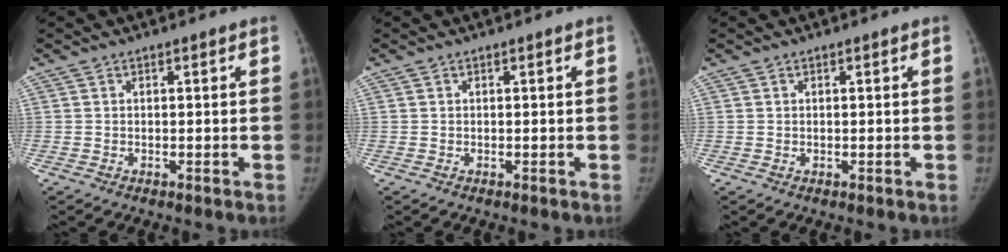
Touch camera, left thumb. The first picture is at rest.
{"total": 0.0}
{"total": 0.0}